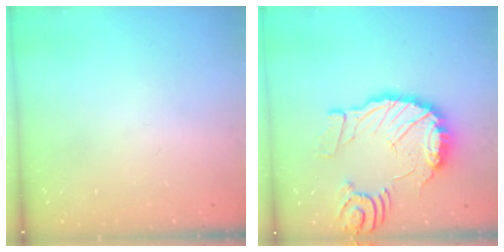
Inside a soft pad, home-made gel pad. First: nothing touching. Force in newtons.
{"total": 17.3, "press": 17.1, "slide": 2.0}